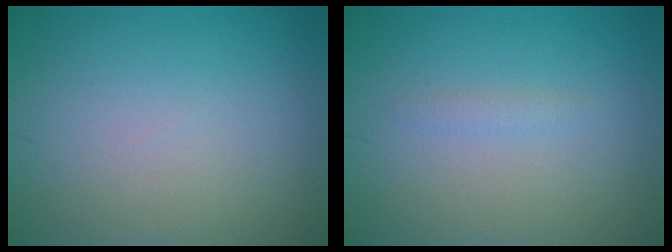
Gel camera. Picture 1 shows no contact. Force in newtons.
{"total": 0.8, "press": 0.8, "slide": 0.0}